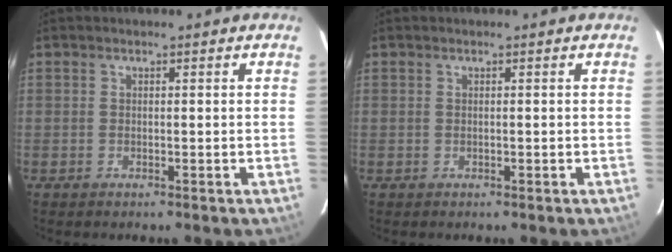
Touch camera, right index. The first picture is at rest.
{"total": 0.0}